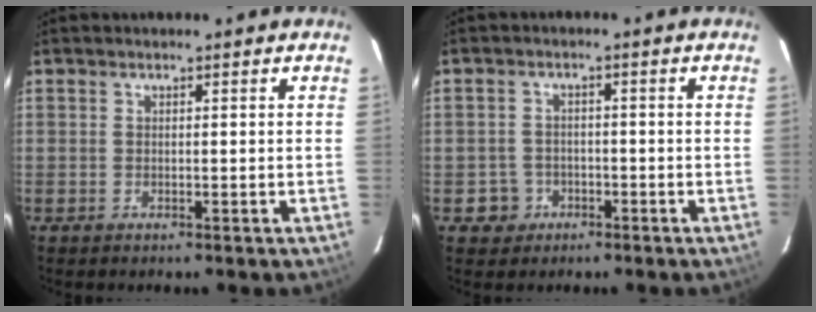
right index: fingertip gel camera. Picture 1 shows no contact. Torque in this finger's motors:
{"motor_torque": [-0.14, 0.05, -0.65, -0.21]}